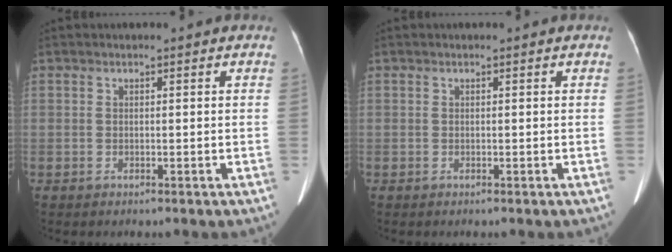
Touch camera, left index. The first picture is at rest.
{"total": 0.0}